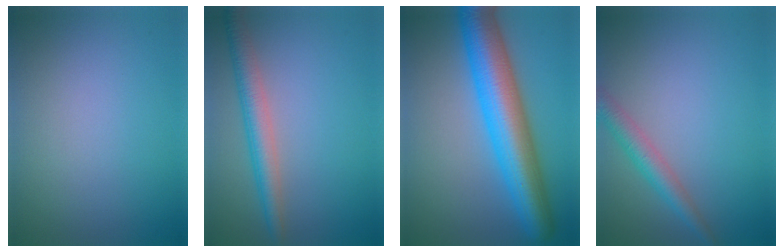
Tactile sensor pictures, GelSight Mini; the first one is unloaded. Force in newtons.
{"total": 3.7, "press": 3.7, "slide": 0.1}
{"total": 9.7, "press": 9.7, "slide": 0.2}
{"total": 2.8, "press": 2.8, "slide": 0.2}